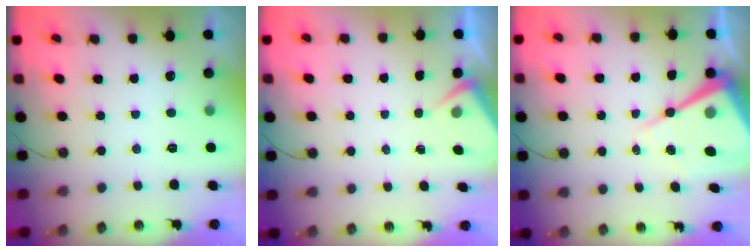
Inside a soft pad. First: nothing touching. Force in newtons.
{"total": 3.1, "press": 3.1, "slide": 0.5}
{"total": 14.8, "press": 14.7, "slide": 1.6}